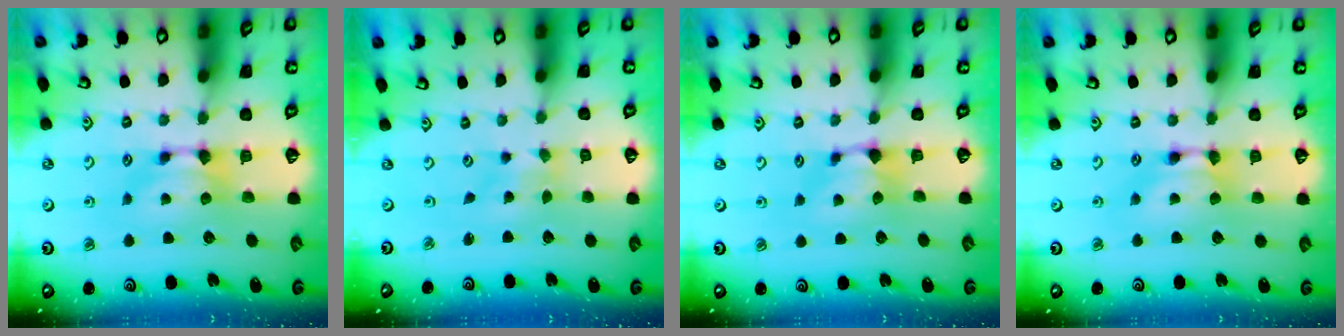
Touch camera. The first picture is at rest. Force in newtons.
{"total": 4.0, "press": 4.0, "slide": 0.8}
{"total": 0.9, "press": 0.2, "slide": 0.9}
{"total": 1.6, "press": 1.6, "slide": 0.1}